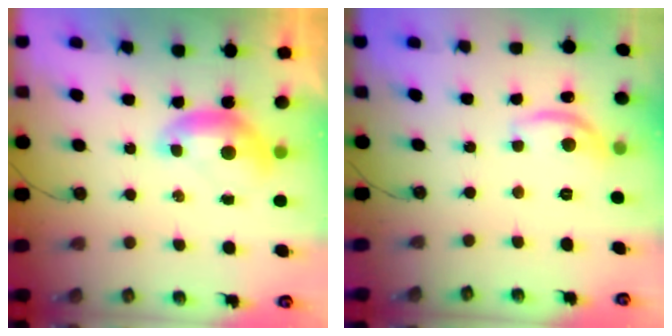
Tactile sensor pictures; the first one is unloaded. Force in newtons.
{"total": 7.7, "press": 7.7, "slide": 0.4}